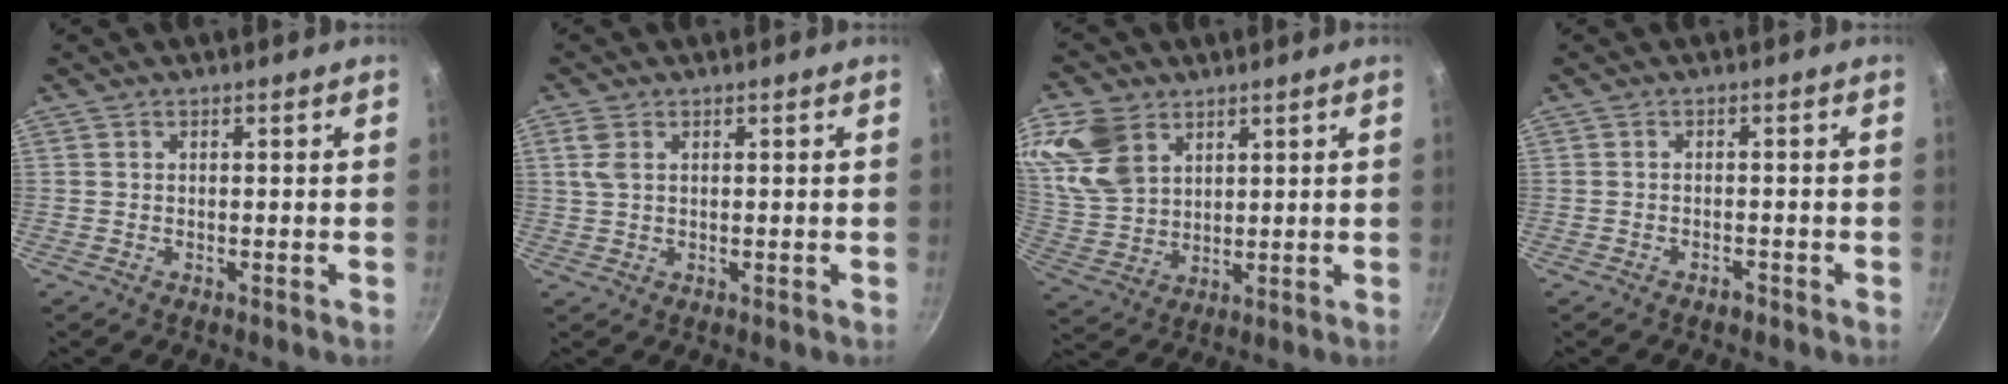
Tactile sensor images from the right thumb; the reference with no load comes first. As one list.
[{"total": 3.3, "force": [1.2, 2.1, 2.3], "torque": [-0.049, 0.002, 0.024]}, {"total": 13.0, "force": [6.1, 9.2, 6.9], "torque": [-0.126, -0.020, 0.130]}, {"total": 1.4, "force": [-1.1, 0.6, 0.6], "torque": [-0.009, 0.012, -0.015]}]